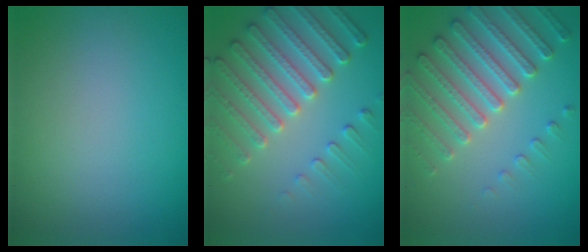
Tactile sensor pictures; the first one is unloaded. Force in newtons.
{"total": 5.2, "press": 4.6, "slide": 2.3}
{"total": 4.5, "press": 4.5, "slide": 0.6}